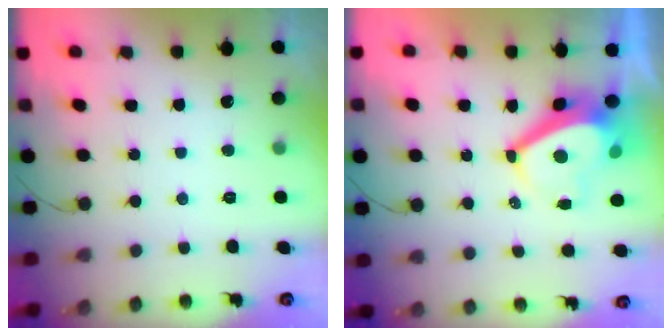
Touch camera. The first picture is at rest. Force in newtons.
{"total": 6.8, "press": 6.8, "slide": 0.8}